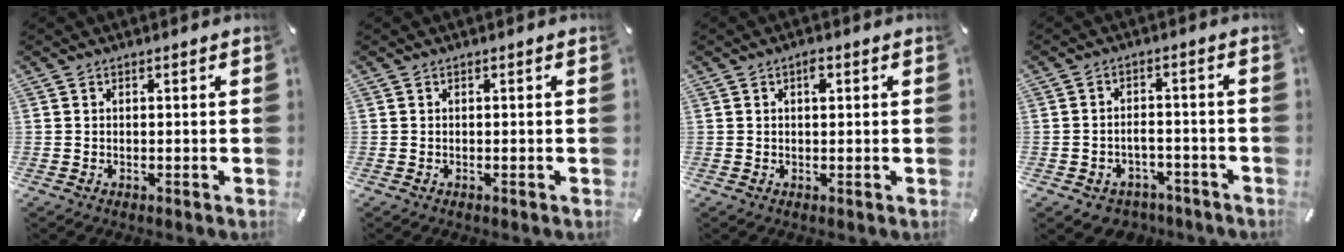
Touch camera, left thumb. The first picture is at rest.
{"total": 0.0}
{"total": 2.1, "force": [0.7, 1.0, 1.7], "torque": [-0.029, 0.002, 0.009]}
{"total": 4.5, "force": [-2.5, 3.5, 1.4], "torque": [-0.022, 0.019, -0.043]}